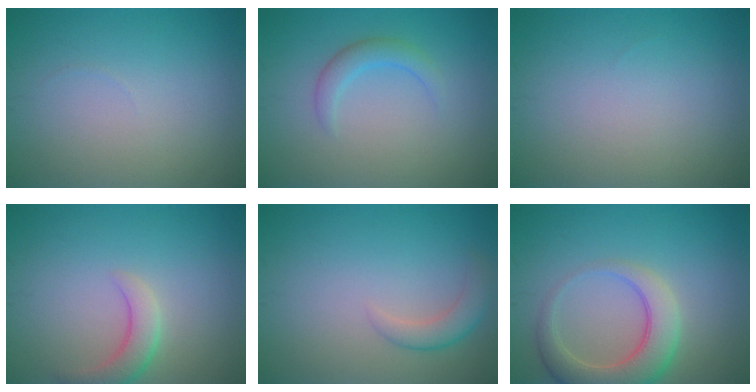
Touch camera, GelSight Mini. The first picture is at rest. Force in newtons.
{"total": 2.0, "press": 2.0, "slide": 0.1}
{"total": 0.0}
{"total": 2.9, "press": 2.8, "slide": 0.3}
{"total": 2.2, "press": 2.2, "slide": 0.1}
{"total": 5.5, "press": 5.5, "slide": 0.5}